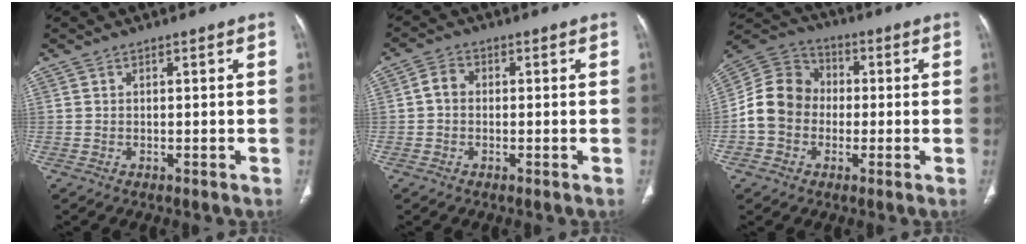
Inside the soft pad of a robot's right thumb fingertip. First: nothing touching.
{"total": 2.9, "force": [-0.1, 2.4, 1.7], "torque": [-0.024, 0.011, -0.011]}
{"total": 11.7, "force": [-1.3, 10.2, 5.7], "torque": [-0.094, 0.038, -0.035]}